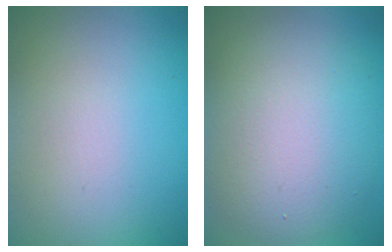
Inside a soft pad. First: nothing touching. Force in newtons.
{"total": 8.3, "press": 8.3, "slide": 0.3}